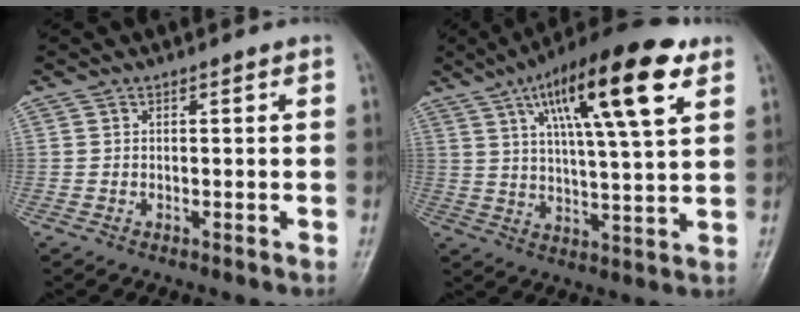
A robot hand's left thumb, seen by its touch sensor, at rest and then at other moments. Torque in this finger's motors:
{"motor_torque": [1.35, 1.36, 1.92, -0.85, 0.38]}